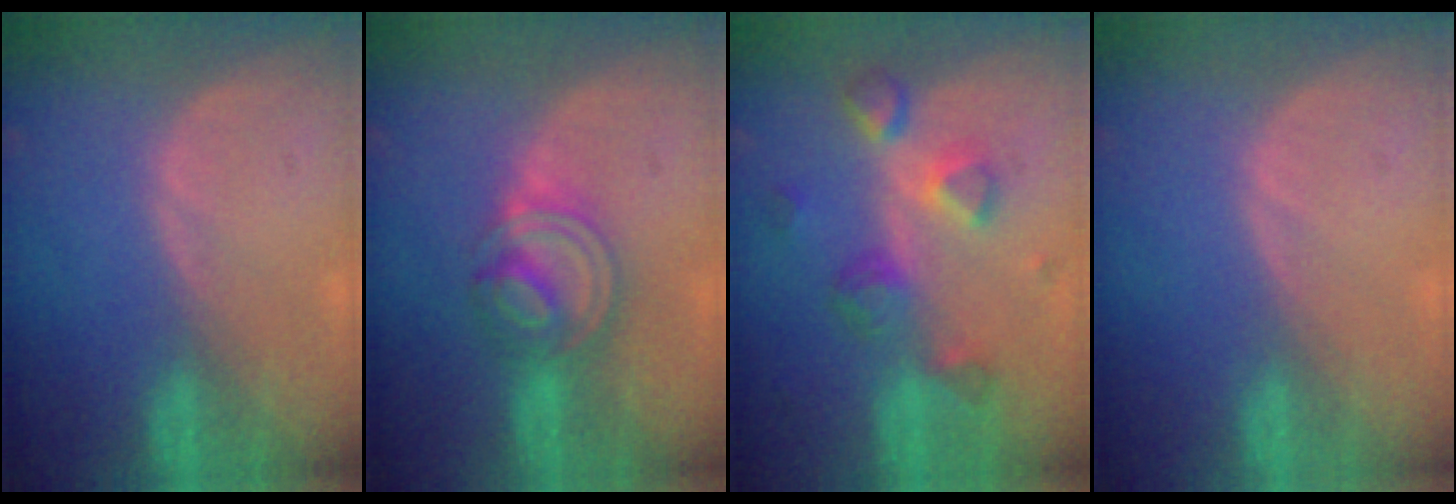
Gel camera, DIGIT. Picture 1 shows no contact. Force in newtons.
{"total": 6.8, "press": 6.2, "slide": 2.6}
{"total": 7.7, "press": 6.7, "slide": 3.7}
{"total": 0.0}